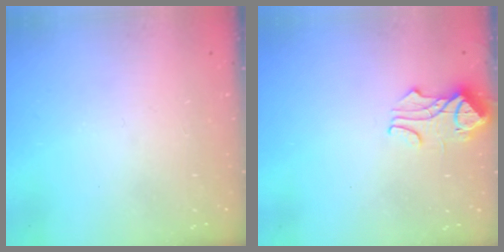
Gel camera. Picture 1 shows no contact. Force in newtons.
{"total": 0.6, "press": 0.6, "slide": 0.2}